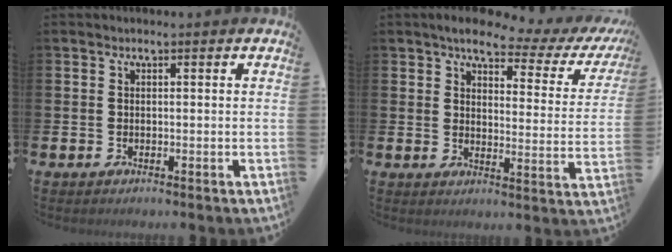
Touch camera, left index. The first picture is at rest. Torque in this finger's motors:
{"motor_torque": [1.02, -1.12, 0.41, 0.02]}